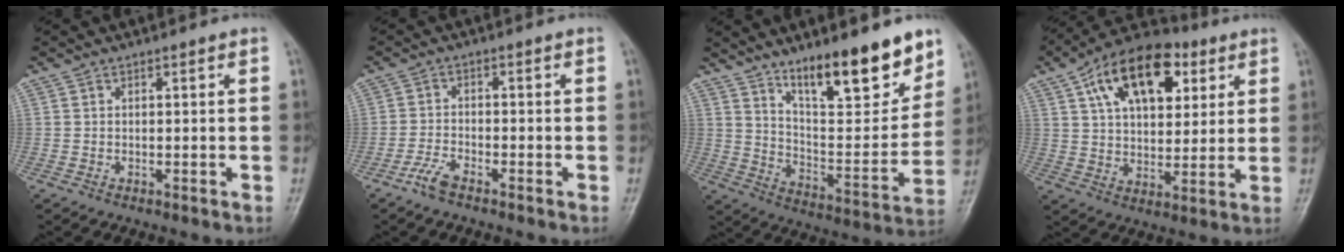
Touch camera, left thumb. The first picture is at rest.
{"total": 3.4, "force": [-2.6, 1.0, 1.9], "torque": [-0.046, 0.011, -0.055]}
{"total": 18.3, "force": [12.6, 5.4, 12.2], "torque": [-0.140, -0.083, 0.211]}
{"total": 18.2, "force": [7.7, 10.3, 12.8], "torque": [-0.169, -0.007, 0.123]}